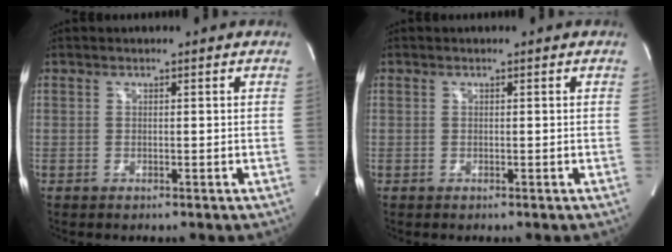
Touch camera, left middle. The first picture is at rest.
{"total": 0.0}